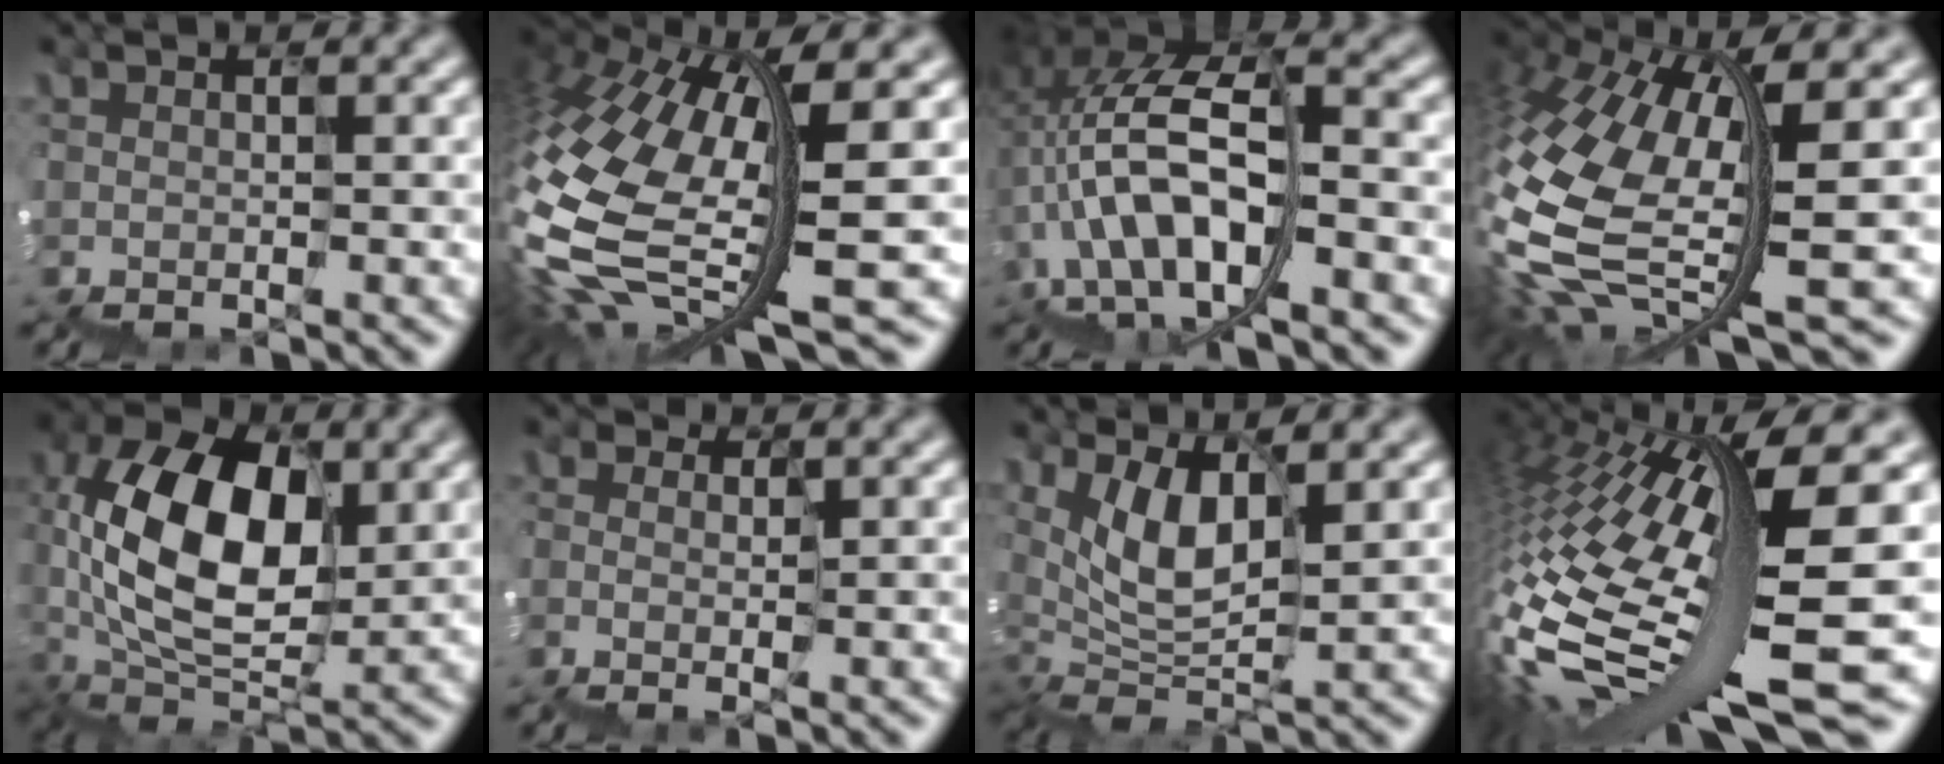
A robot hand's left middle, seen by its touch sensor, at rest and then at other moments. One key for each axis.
{"total": 11.1, "fx": -0.9, "fy": 4.2, "fz": 10.3, "tx": -0.272, "ty": -0.018, "tz": -0.001}
{"total": 8.5, "fx": -1.2, "fy": 4.4, "fz": 7.2, "tx": -0.151, "ty": 0.018, "tz": -0.031}
{"total": 10.2, "fx": -0.3, "fy": 3.7, "fz": 9.5, "tx": -0.250, "ty": -0.018, "tz": 0.008}
{"total": 8.4, "fx": 0.5, "fy": 5.3, "fz": 6.5, "tx": -0.148, "ty": 0.009, "tz": 0.007}
{"total": 1.6, "fx": 0.2, "fy": 1.1, "fz": 1.0, "tx": -0.024, "ty": -0.001, "tz": -0.001}
{"total": 4.8, "fx": 2.0, "fy": 2.2, "fz": 3.8, "tx": -0.109, "ty": 0.002, "tz": 0.035}
{"total": 14.6, "fx": -1.8, "fy": 3.2, "fz": 14.2, "tx": -0.315, "ty": -0.020, "tz": -0.022}